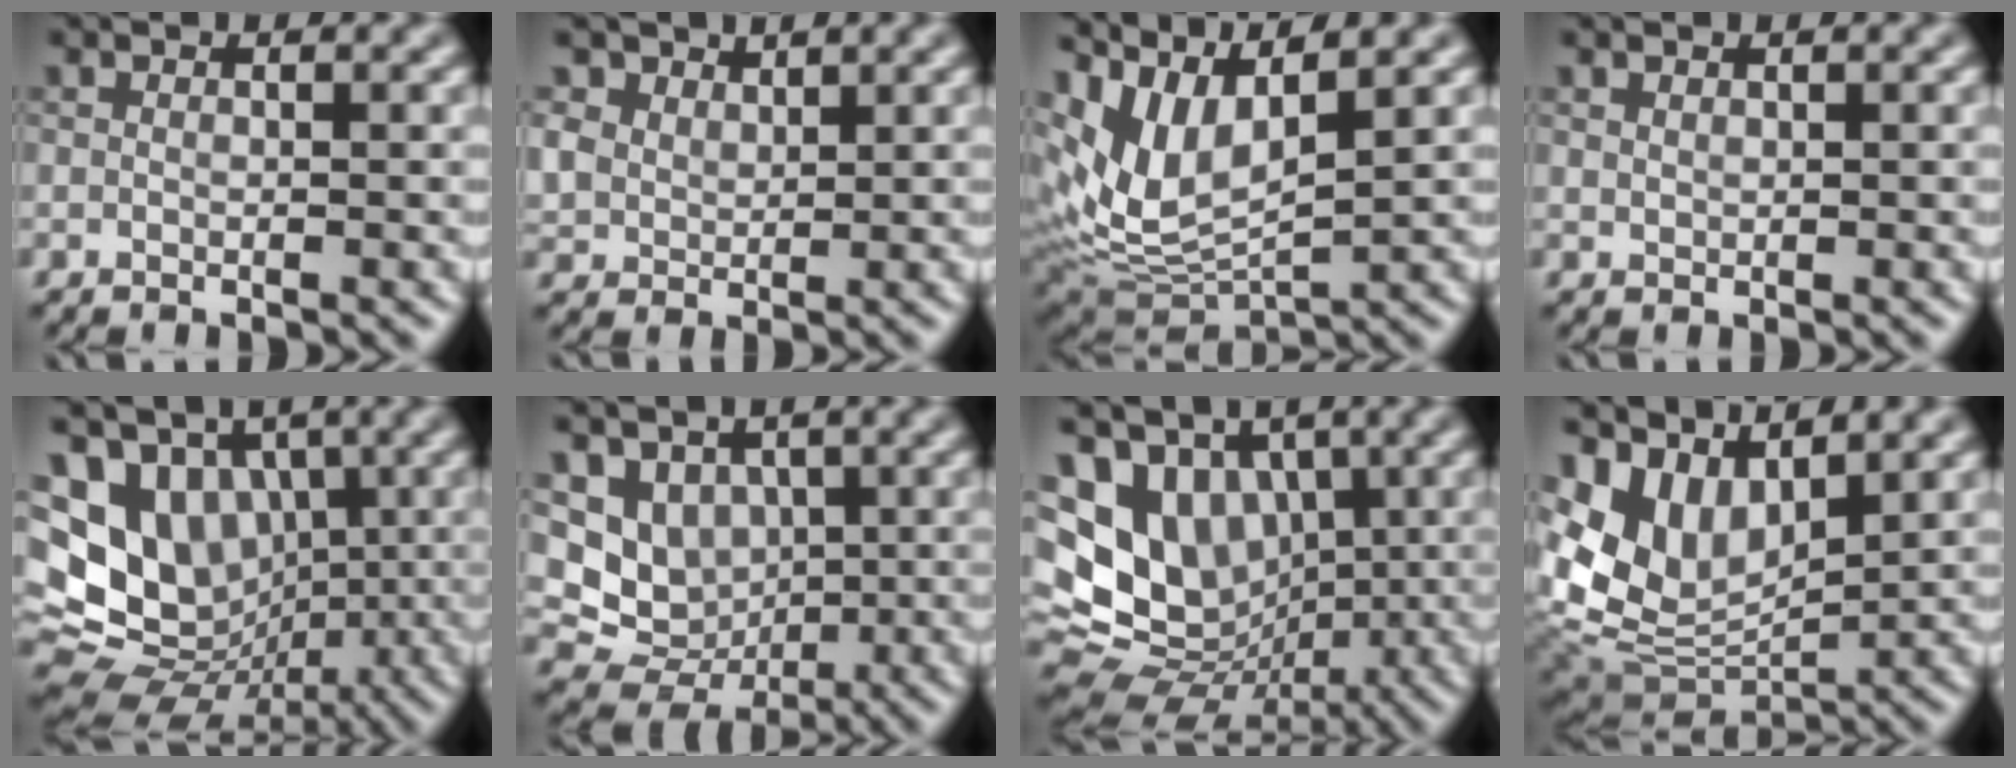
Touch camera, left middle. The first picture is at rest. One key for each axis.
{"total": 3.7, "fx": 2.7, "fy": 2.3, "fz": 1.1, "tx": -0.046, "ty": -0.008, "tz": 0.062}
{"total": 8.3, "fx": 3.6, "fy": 3.6, "fz": 6.5, "tx": -0.147, "ty": -0.005, "tz": 0.078}
{"total": 0.5, "fx": 0.5, "fy": 0.2, "fz": 0.1, "tx": -0.005, "ty": 0.001, "tz": 0.013}
{"total": 13.5, "fx": 1.9, "fy": 11.1, "fz": 7.5, "tx": -0.141, "ty": 0.006, "tz": 0.023}
{"total": 6.5, "fx": 1.3, "fy": 5.5, "fz": 3.2, "tx": -0.046, "ty": -0.014, "tz": 0.018}
{"total": 11.6, "fx": 1.9, "fy": 9.3, "fz": 6.7, "tx": -0.125, "ty": -0.003, "tz": 0.037}
{"total": 8.3, "fx": 3.8, "fy": 4.8, "fz": 5.6, "tx": -0.124, "ty": -0.002, "tz": 0.081}